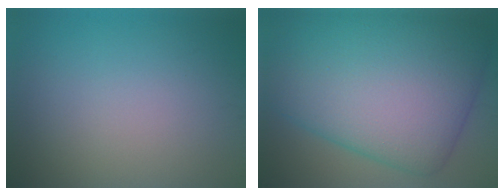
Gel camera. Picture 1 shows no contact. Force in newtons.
{"total": 14.6, "press": 14.6, "slide": 0.1}